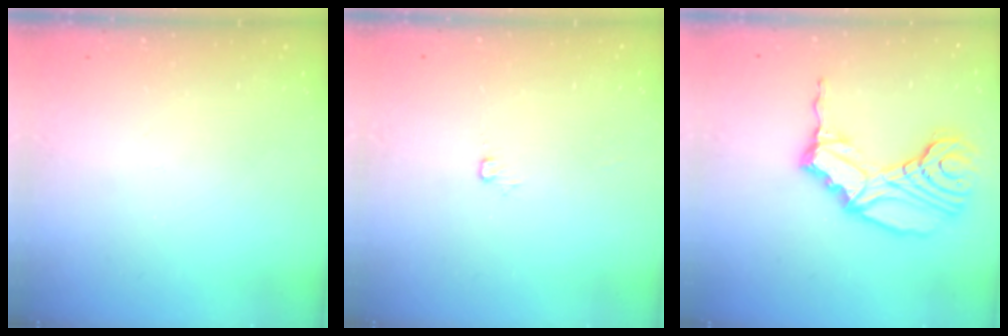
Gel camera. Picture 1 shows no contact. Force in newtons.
{"total": 3.4, "press": 3.4, "slide": 0.2}
{"total": 18.2, "press": 18.0, "slide": 3.1}